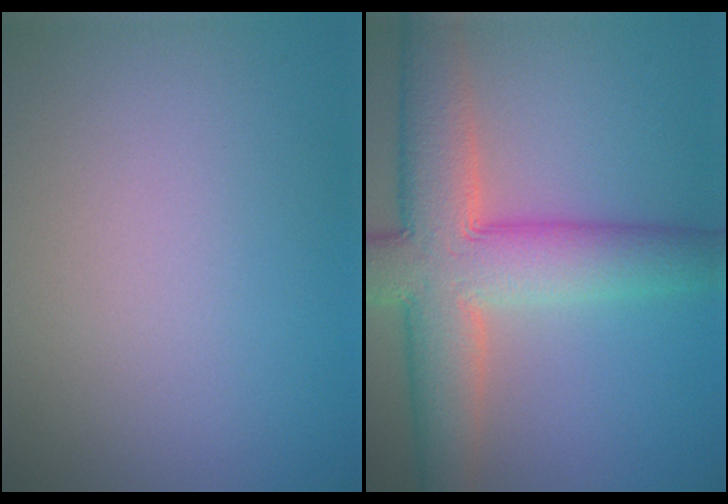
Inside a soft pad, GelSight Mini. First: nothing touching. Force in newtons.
{"total": 9.9, "press": 9.9, "slide": 0.5}